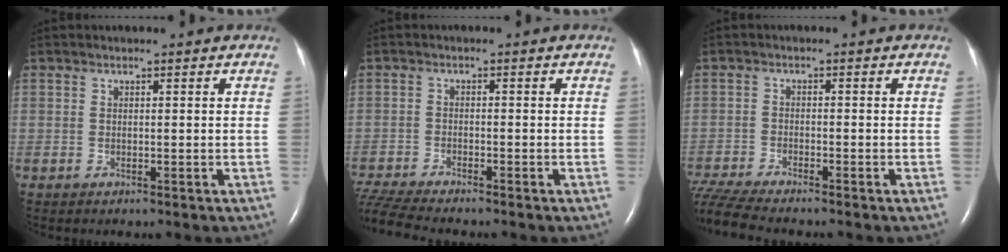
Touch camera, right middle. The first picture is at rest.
{"total": 7.3, "force": [-6.9, -0.2, 2.6], "torque": [-0.055, -0.016, -0.125]}
{"total": 8.8, "force": [-8.1, 0.2, 3.5], "torque": [-0.074, -0.016, -0.145]}